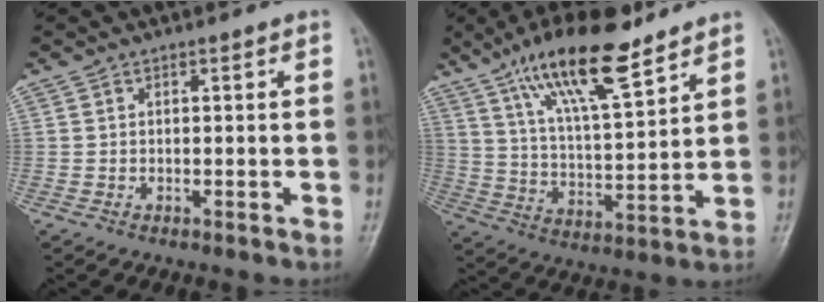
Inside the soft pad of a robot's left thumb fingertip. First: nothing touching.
{"total": 16.7, "force": [11.2, 4.6, 11.5], "torque": [-0.183, -0.051, 0.202]}